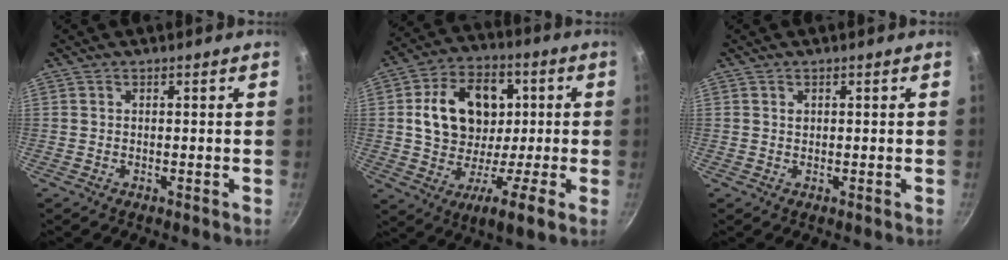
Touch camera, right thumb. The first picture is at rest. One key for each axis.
{"total": 17.6, "fx": 2.1, "fy": 12.7, "fz": 11.9, "tx": -0.171, "ty": 0.026, "tz": 0.025}
{"total": 0.6, "fx": 0.3, "fy": 0.5, "fz": 0.3, "tx": -0.001, "ty": -0.001, "tz": 0.004}